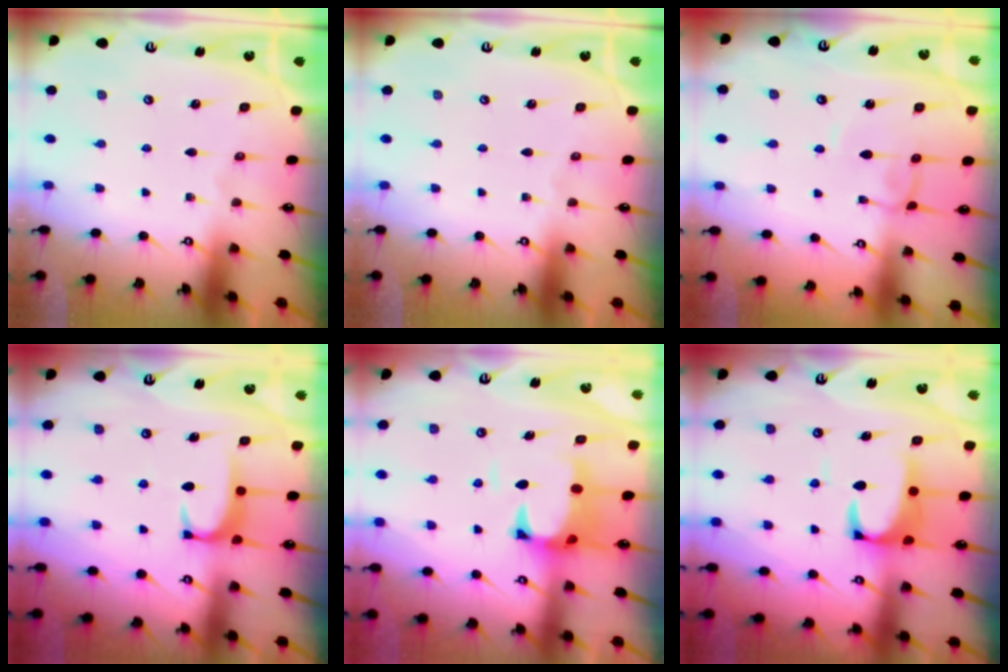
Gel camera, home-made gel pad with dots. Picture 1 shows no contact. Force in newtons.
{"total": 0.0}
{"total": 2.1, "press": 2.1, "slide": 0.3}
{"total": 1.8, "press": 1.7, "slide": 0.5}
{"total": 2.6, "press": 2.4, "slide": 1.1}
{"total": 3.4, "press": 3.2, "slide": 1.2}